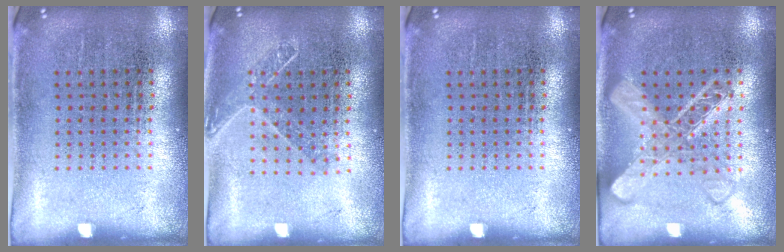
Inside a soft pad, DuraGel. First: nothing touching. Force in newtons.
{"total": 1.4, "press": 1.1, "slide": 0.8}
{"total": 0.0}
{"total": 3.2, "press": 3.2, "slide": 0.5}